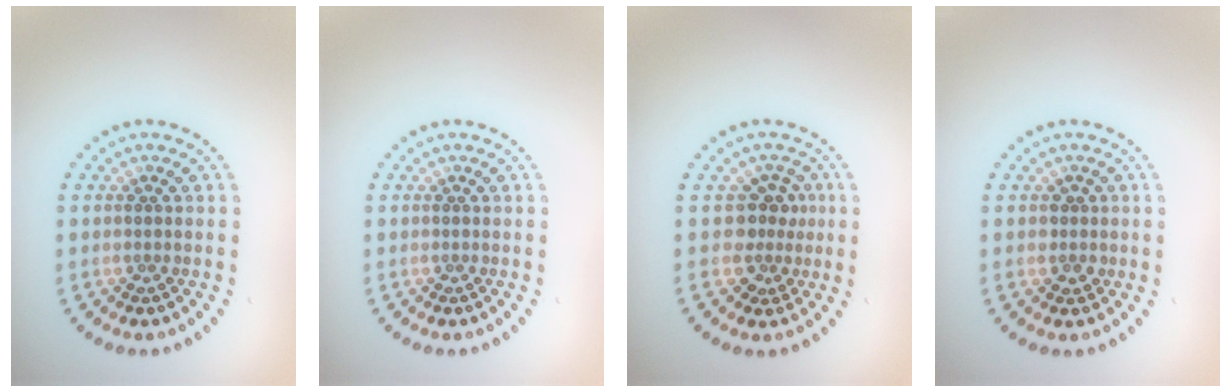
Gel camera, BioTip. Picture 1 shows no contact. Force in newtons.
{"total": 0.0}
{"total": 2.6, "press": 1.9, "slide": 1.7}
{"total": 1.3, "press": 1.2, "slide": 0.6}